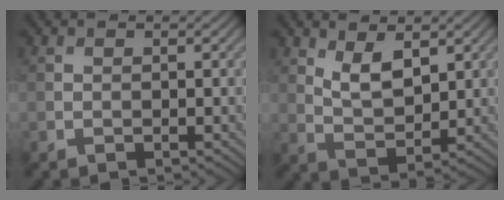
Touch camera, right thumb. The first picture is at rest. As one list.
[{"total": 5.3, "force": [2.6, 2.4, 3.9], "torque": [-0.082, -0.011, 0.052]}]